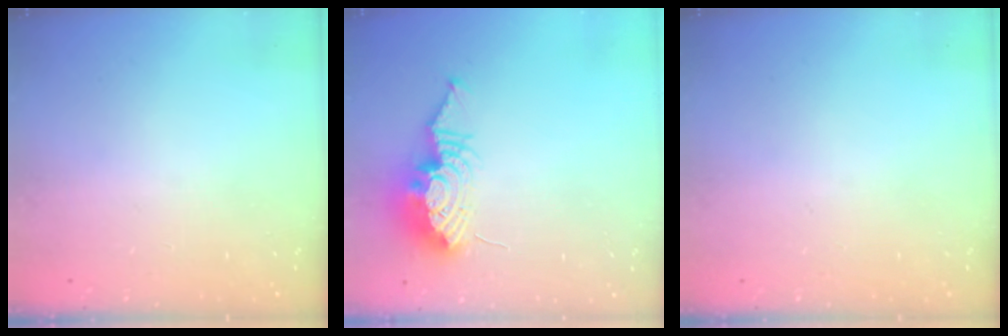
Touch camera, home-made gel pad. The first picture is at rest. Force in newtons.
{"total": 12.4, "press": 12.4, "slide": 1.0}
{"total": 0.0}